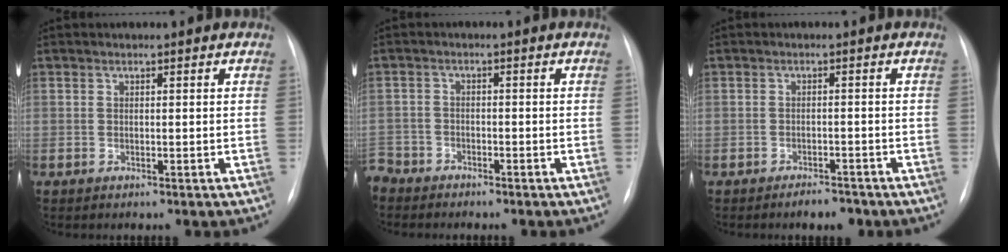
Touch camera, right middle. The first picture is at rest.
{"total": 4.7, "force": [-4.2, 2.0, 0.0], "torque": [0.000, -0.004, -0.084]}
{"total": 2.7, "force": [-2.3, 0.8, 1.3], "torque": [-0.019, 0.000, -0.028]}